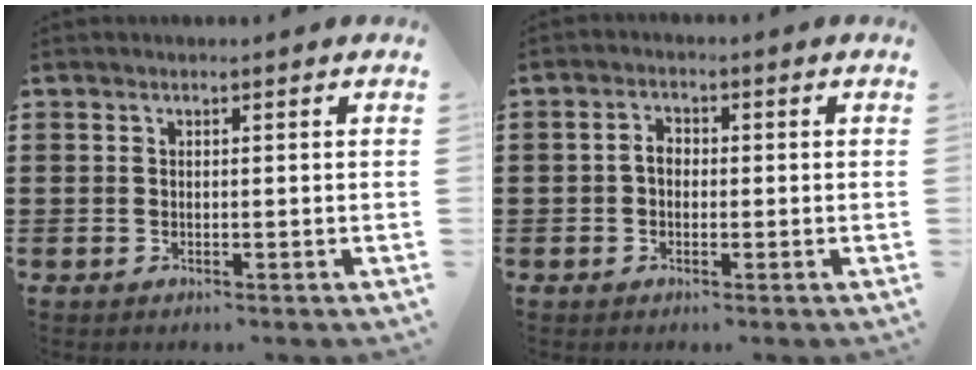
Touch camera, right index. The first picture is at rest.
{"total": 2.3, "force": [-0.3, 1.5, 1.7], "torque": [-0.035, 0.005, -0.007]}